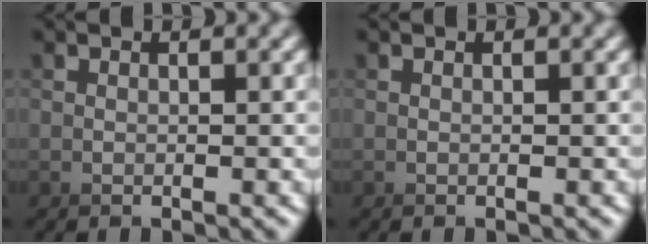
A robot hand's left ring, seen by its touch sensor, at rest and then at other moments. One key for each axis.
{"total": 0.0}